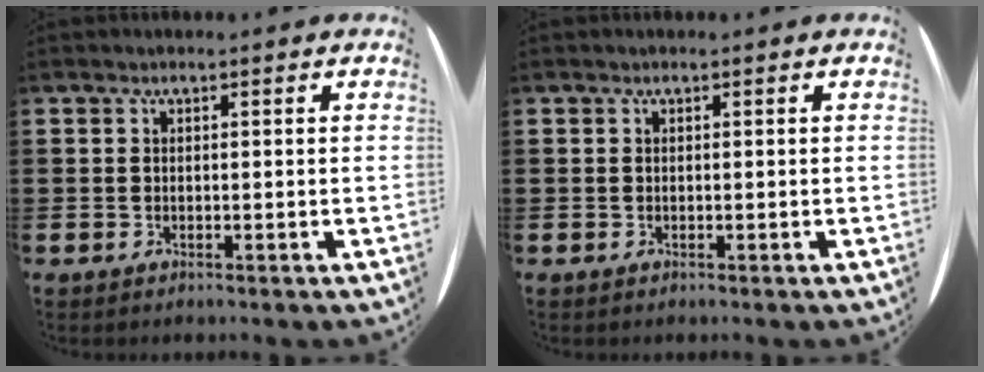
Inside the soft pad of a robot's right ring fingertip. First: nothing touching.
{"total": 0.0}